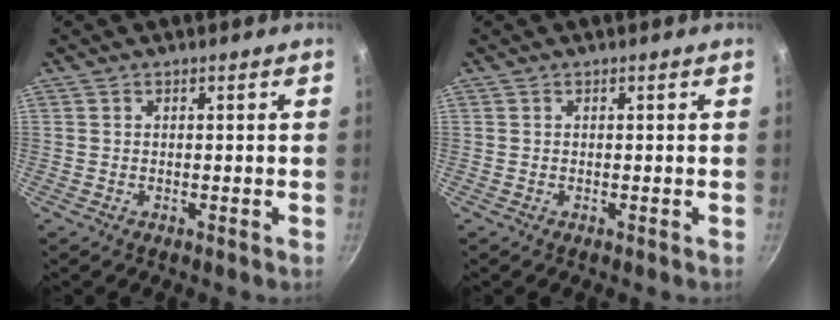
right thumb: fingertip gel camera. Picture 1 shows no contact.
{"total": 0.0}